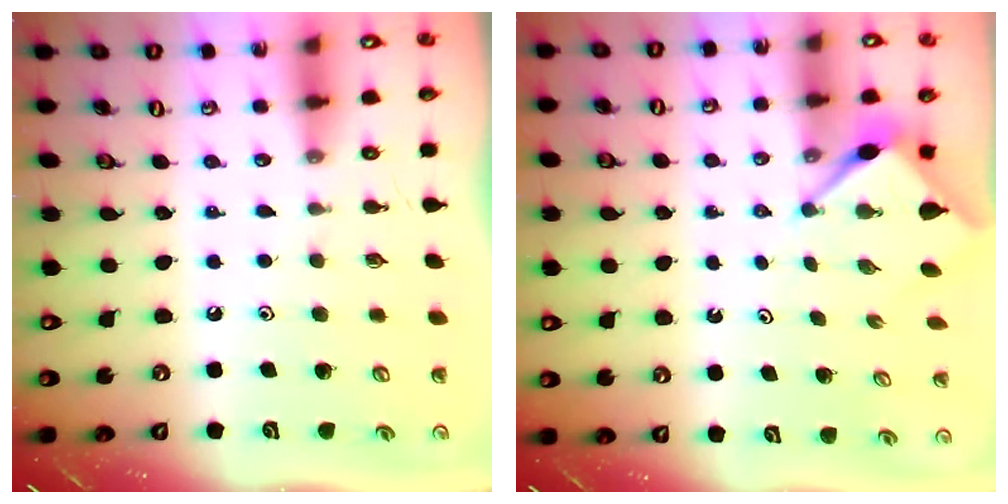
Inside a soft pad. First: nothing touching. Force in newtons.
{"total": 2.9, "press": 2.8, "slide": 0.4}